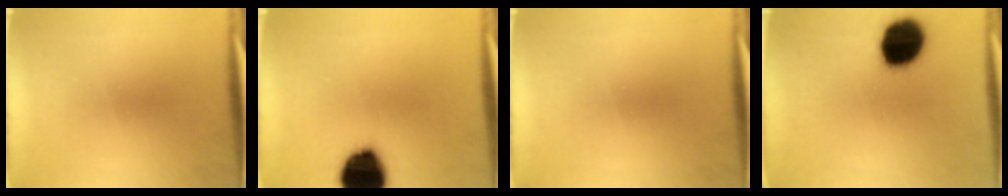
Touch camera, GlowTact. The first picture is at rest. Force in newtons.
{"total": 17.1}
{"total": 0.0}
{"total": 16.8}